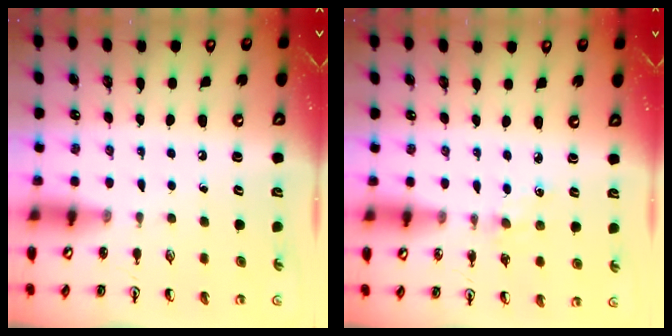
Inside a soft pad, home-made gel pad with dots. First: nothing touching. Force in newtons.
{"total": 3.6, "press": 3.6, "slide": 0.6}